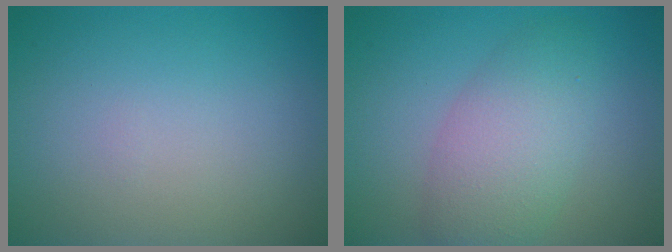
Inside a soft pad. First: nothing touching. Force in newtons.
{"total": 4.9, "press": 4.9, "slide": 0.2}